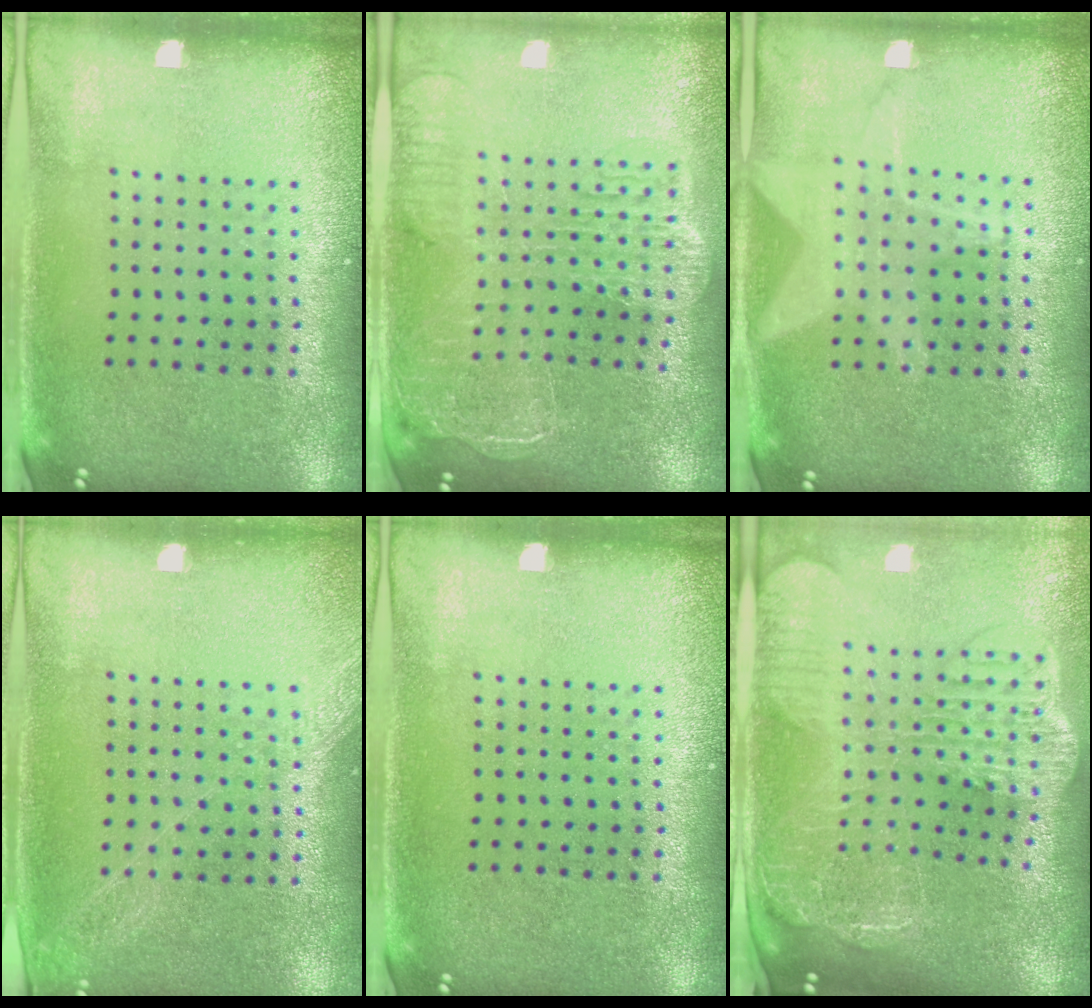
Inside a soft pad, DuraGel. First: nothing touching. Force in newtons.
{"total": 2.5, "press": 2.2, "slide": 1.3}
{"total": 1.2, "press": 1.2, "slide": 0.3}
{"total": 1.2, "press": 1.2, "slide": 0.2}
{"total": 0.0}
{"total": 3.8, "press": 3.0, "slide": 2.3}